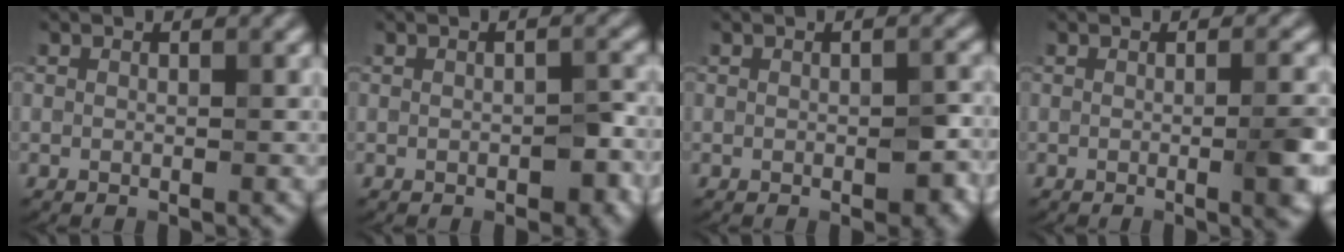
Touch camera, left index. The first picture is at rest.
{"total": 2.3, "force": [-0.8, 1.2, 1.8], "torque": [-0.025, -0.002, -0.007]}
{"total": 2.7, "force": [-0.6, 1.3, 2.3], "torque": [-0.029, -0.003, -0.003]}
{"total": 3.8, "force": [-0.4, 0.9, 3.7], "torque": [-0.043, -0.002, -0.007]}